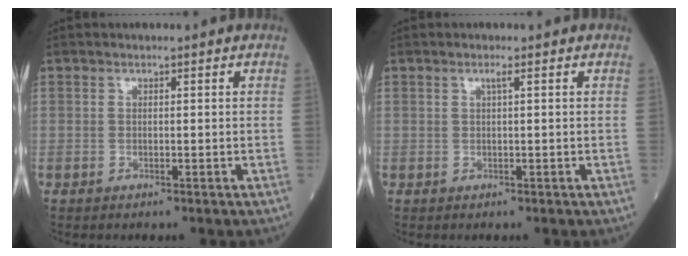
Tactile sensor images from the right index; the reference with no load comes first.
{"total": 0.8, "force": [0.4, -0.2, 0.7], "torque": [-0.016, 0.001, 0.010]}